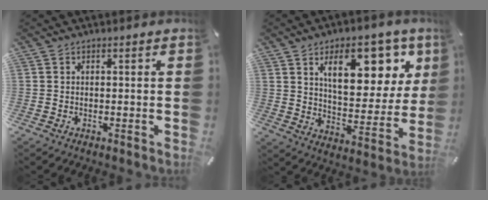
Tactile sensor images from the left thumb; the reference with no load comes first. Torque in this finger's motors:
{"motor_torque": [2.55, 2.46, 1.35, -1.42, 0.42]}